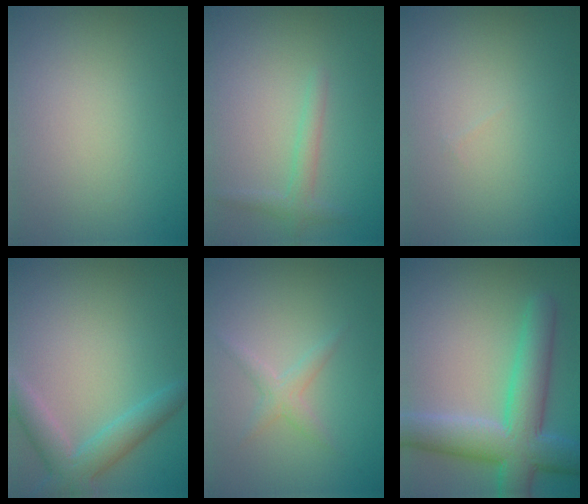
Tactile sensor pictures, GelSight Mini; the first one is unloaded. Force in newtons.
{"total": 1.3, "press": 1.3, "slide": 0.1}
{"total": 0.0}
{"total": 4.0, "press": 4.0, "slide": 0.1}
{"total": 1.5, "press": 1.5, "slide": 0.1}
{"total": 8.1, "press": 8.1, "slide": 0.4}